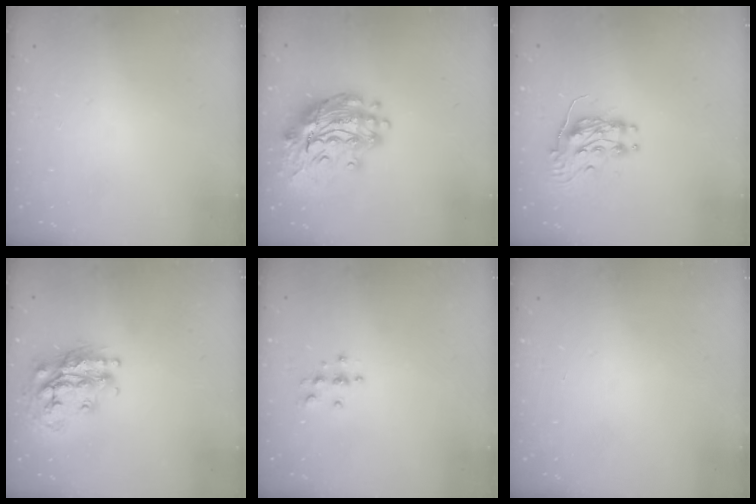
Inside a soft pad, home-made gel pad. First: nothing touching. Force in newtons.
{"total": 16.6, "press": 16.5, "slide": 1.7}
{"total": 9.3, "press": 9.3, "slide": 0.1}
{"total": 19.3, "press": 19.3, "slide": 1.4}
{"total": 3.3, "press": 3.3, "slide": 0.4}
{"total": 0.0}